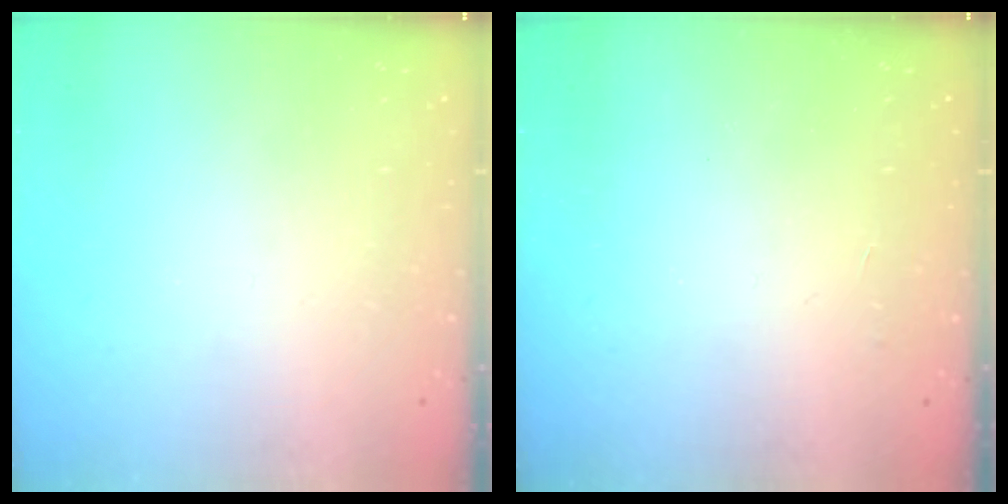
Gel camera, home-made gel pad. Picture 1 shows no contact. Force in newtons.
{"total": 2.2, "press": 2.2, "slide": 0.4}